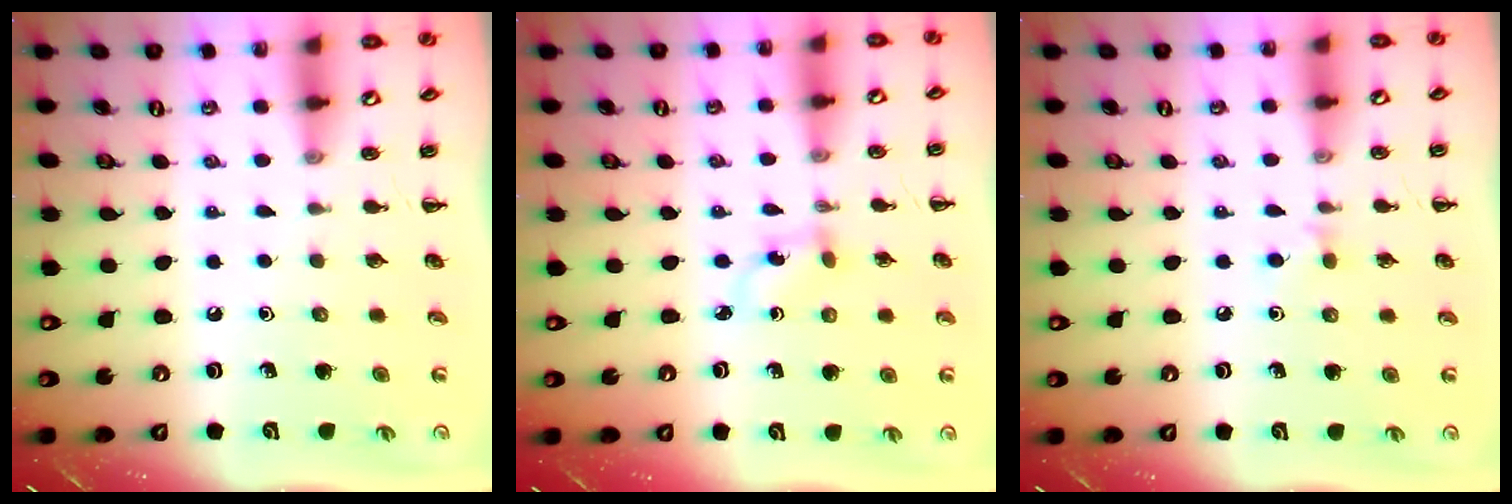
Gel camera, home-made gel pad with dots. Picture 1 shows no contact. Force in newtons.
{"total": 2.2, "press": 2.0, "slide": 1.0}
{"total": 4.0, "press": 3.7, "slide": 1.6}